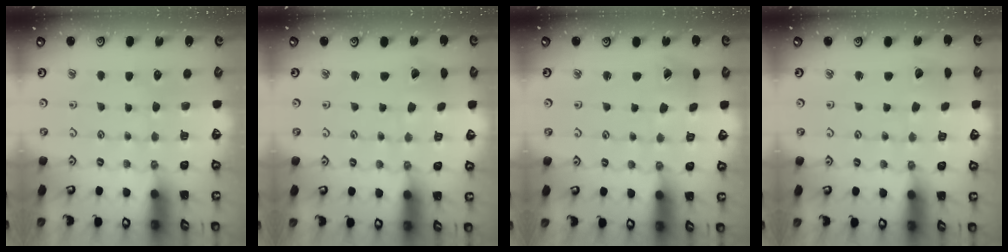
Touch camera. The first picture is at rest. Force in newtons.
{"total": 1.8, "press": 1.8, "slide": 0.4}
{"total": 2.5, "press": 2.5, "slide": 0.4}
{"total": 2.1, "press": 2.1, "slide": 0.2}